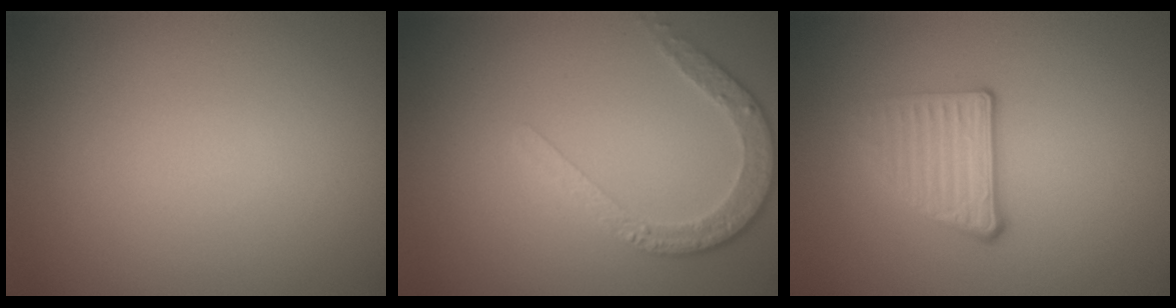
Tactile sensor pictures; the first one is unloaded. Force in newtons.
{"total": 3.5, "press": 2.9, "slide": 2.0}
{"total": 3.0, "press": 2.3, "slide": 1.9}